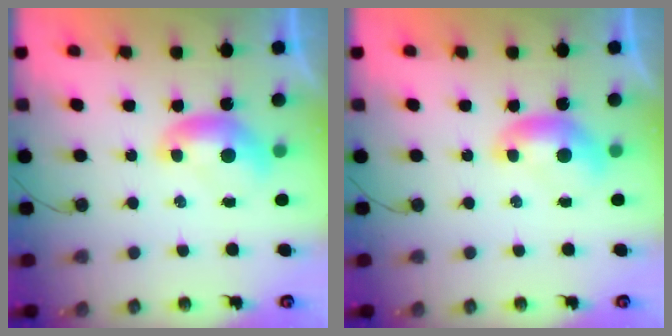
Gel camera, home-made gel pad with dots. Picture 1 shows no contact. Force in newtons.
{"total": 0.0}